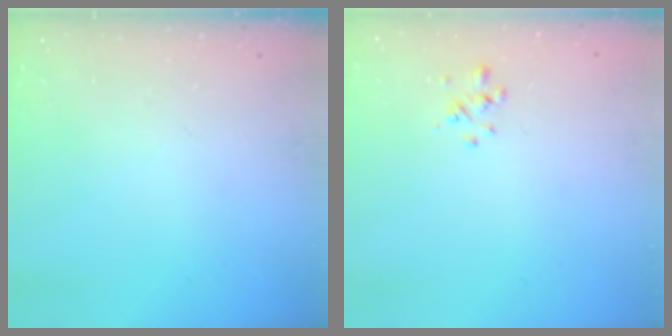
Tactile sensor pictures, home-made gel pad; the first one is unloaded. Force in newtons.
{"total": 0.8, "press": 0.7, "slide": 0.5}